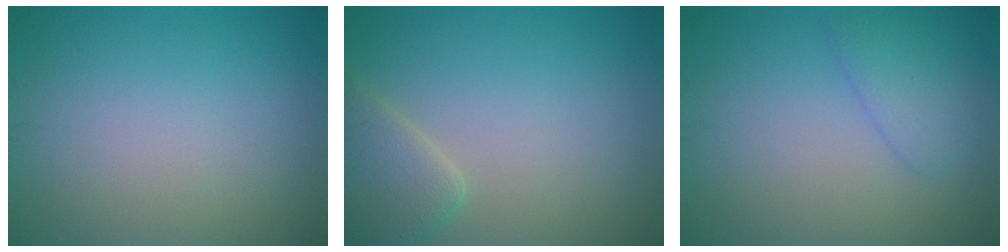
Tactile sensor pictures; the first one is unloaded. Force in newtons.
{"total": 3.3, "press": 3.3, "slide": 0.2}
{"total": 2.4, "press": 2.4, "slide": 0.1}